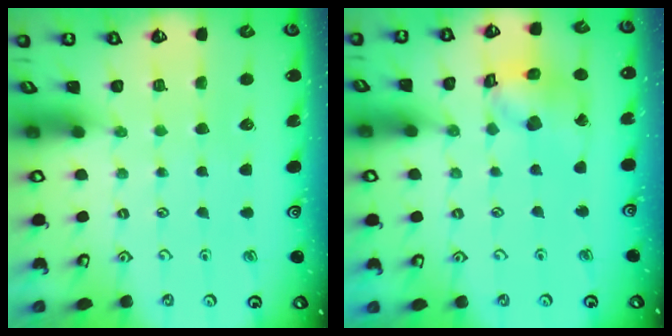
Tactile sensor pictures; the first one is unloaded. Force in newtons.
{"total": 12.8, "press": 12.8, "slide": 1.4}